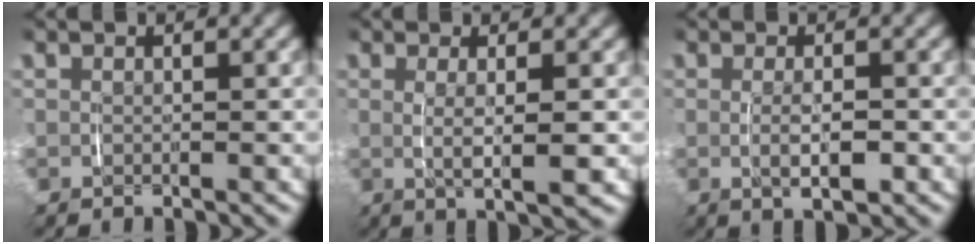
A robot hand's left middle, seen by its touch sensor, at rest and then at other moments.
{"total": 3.6, "force": [0.2, 0.6, 3.6], "torque": [-0.054, -0.003, 0.007]}
{"total": 3.1, "force": [-0.6, 1.0, 2.9], "torque": [-0.042, -0.001, -0.006]}